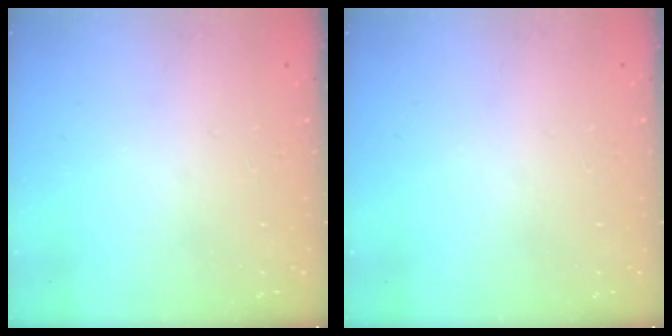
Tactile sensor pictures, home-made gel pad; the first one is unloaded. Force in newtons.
{"total": 0.0}